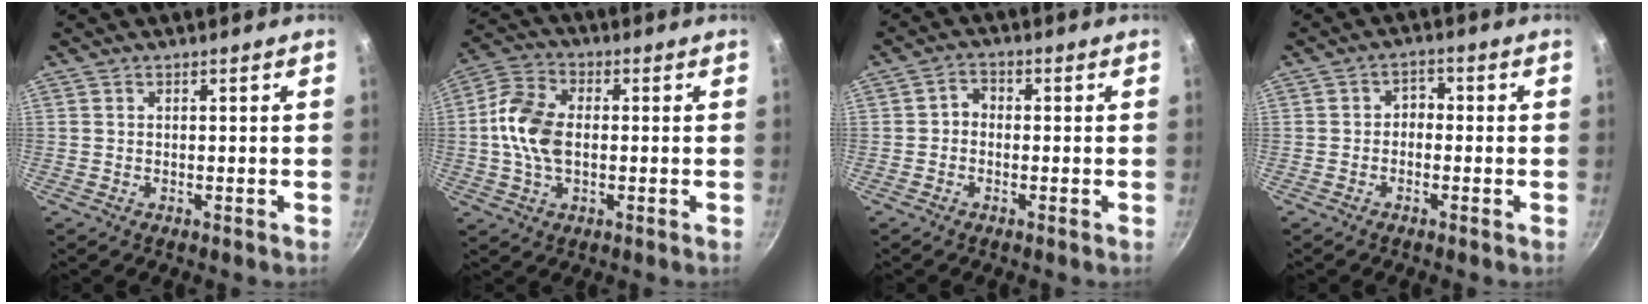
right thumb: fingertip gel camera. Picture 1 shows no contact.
{"total": 11.0, "force": [-0.3, 6.9, 8.5], "torque": [-0.159, 0.019, -0.018]}
{"total": 2.6, "force": [-0.6, 2.1, 1.4], "torque": [-0.016, 0.014, -0.018]}
{"total": 2.7, "force": [-0.8, 2.1, 1.5], "torque": [-0.010, 0.014, -0.019]}